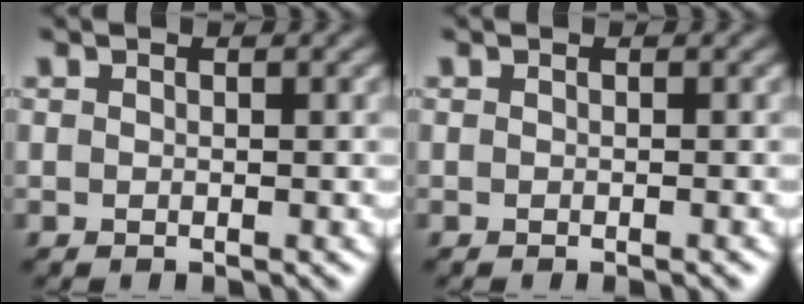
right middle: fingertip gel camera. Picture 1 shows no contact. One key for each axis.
{"total": 0.6, "fx": -0.3, "fy": 0.1, "fz": 0.6, "tx": -0.007, "ty": 0.001, "tz": -0.001}